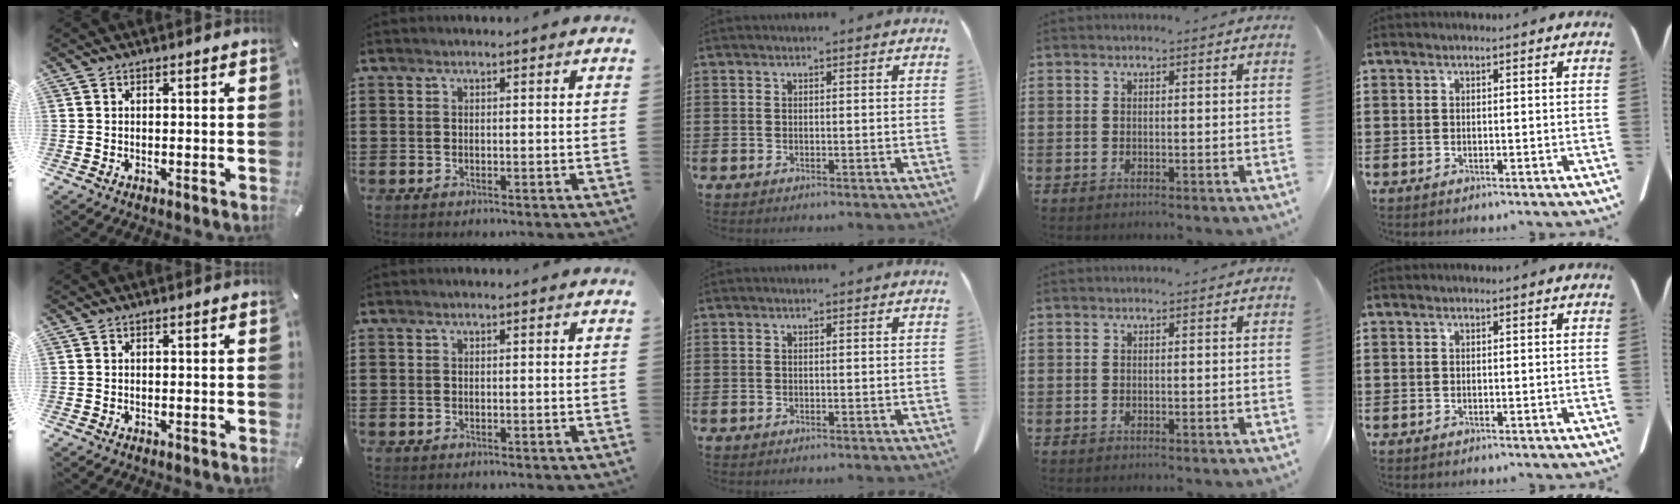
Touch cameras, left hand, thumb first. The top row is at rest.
{}